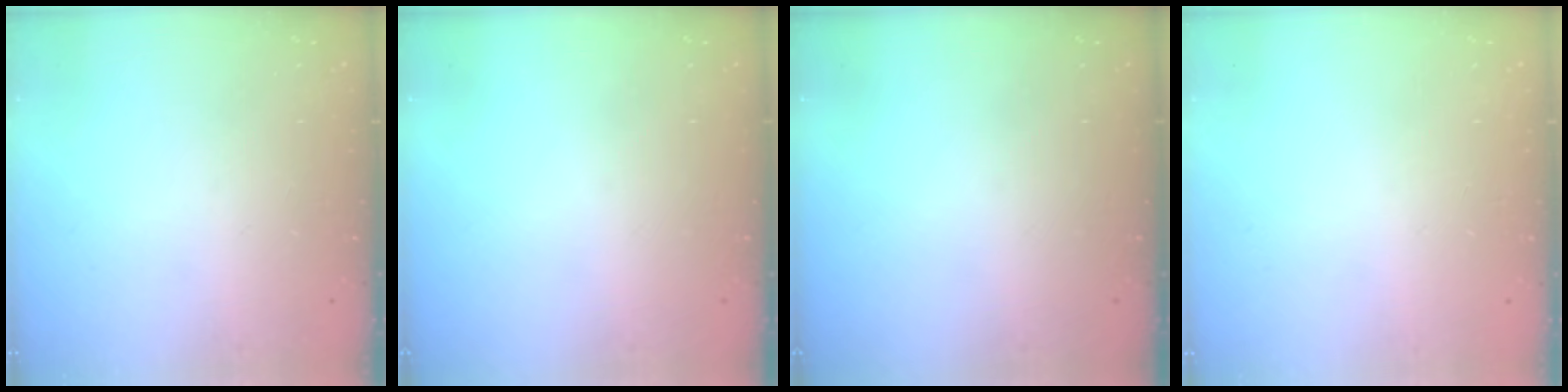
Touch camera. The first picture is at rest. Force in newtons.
{"total": 0.0}
{"total": 0.0}
{"total": 2.6, "press": 2.6, "slide": 0.2}